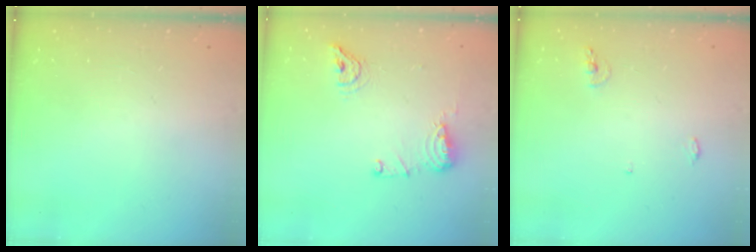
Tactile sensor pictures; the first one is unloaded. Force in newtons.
{"total": 8.9, "press": 8.7, "slide": 1.7}
{"total": 5.0, "press": 4.8, "slide": 1.5}